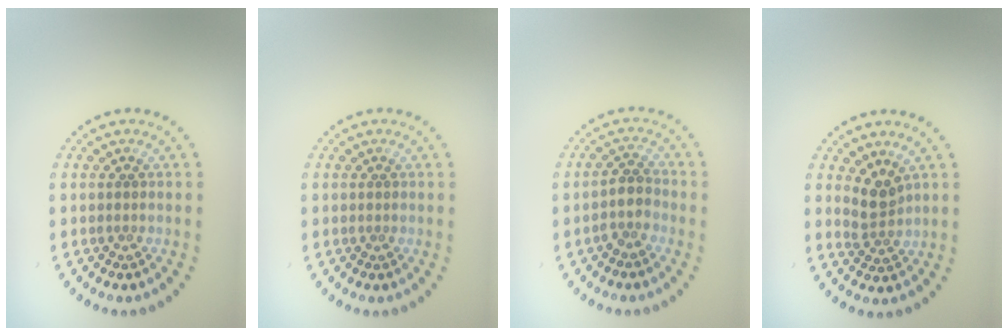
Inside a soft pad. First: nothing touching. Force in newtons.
{"total": 0.0}
{"total": 2.2, "press": 1.6, "slide": 1.4}
{"total": 2.4, "press": 1.8, "slide": 1.5}